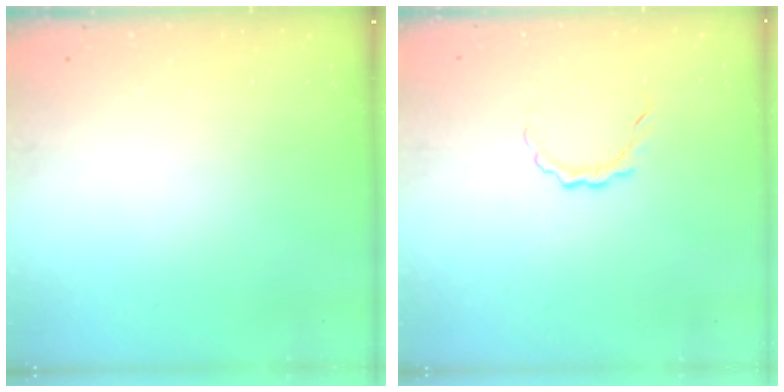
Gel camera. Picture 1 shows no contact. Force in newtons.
{"total": 3.6, "press": 3.4, "slide": 1.2}